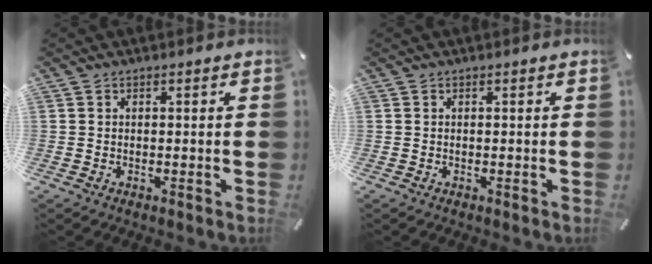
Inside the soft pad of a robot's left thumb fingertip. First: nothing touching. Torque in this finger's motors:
{"motor_torque": [-0.02, -0.02, 0.00, 0.02, 0.00]}